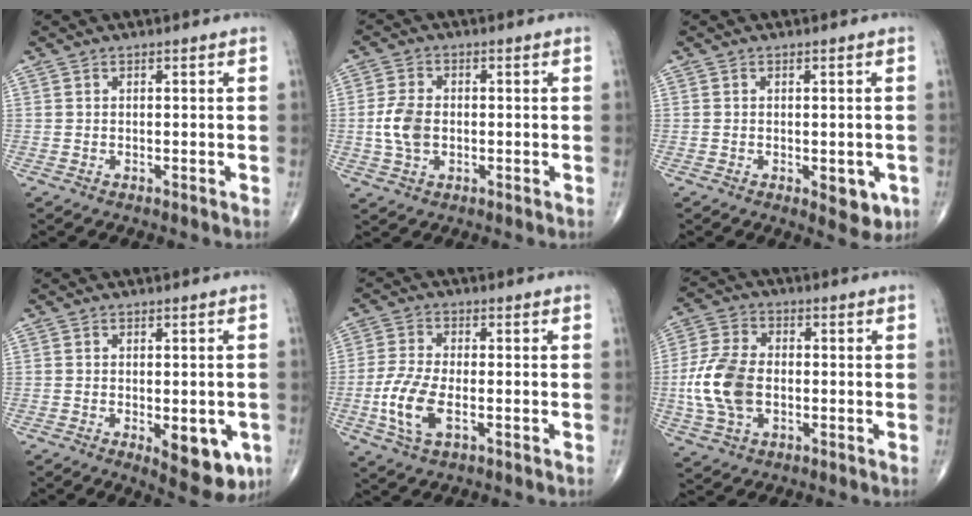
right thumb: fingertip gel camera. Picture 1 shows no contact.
{"total": 6.1, "force": [-0.6, 4.0, 4.6], "torque": [-0.095, 0.005, -0.011]}
{"total": 4.8, "force": [-1.4, 2.5, 3.9], "torque": [-0.030, -0.006, -0.013]}
{"total": 9.4, "force": [-2.9, 4.2, 7.9], "torque": [-0.079, -0.009, -0.030]}
{"total": 8.7, "force": [-2.4, 4.1, 7.4], "torque": [-0.172, 0.004, -0.047]}
{"total": 12.1, "force": [-1.5, 7.7, 9.2], "torque": [-0.191, 0.012, -0.031]}